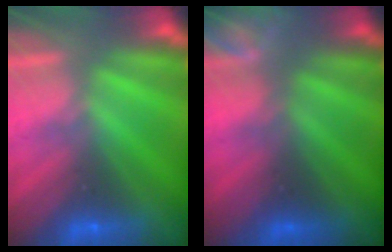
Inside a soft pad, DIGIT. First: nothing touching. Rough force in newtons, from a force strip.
{"total": 7.9}